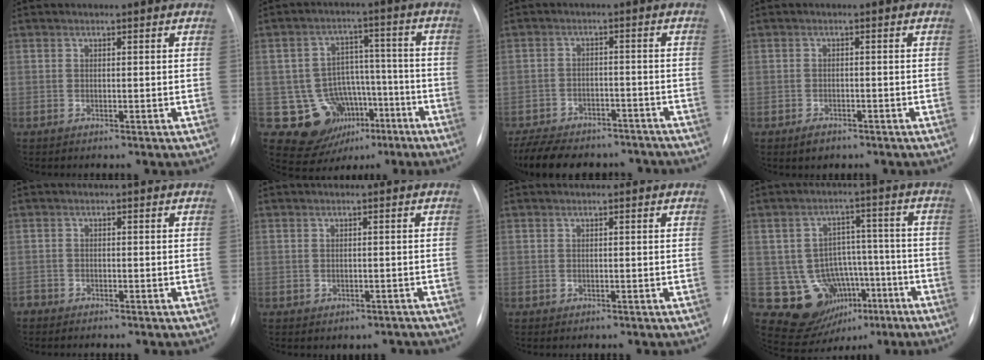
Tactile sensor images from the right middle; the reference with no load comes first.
{"total": 11.2, "force": [-4.7, 9.3, 4.1], "torque": [-0.055, 0.039, -0.056]}
{"total": 16.7, "force": [-14.3, 6.3, 6.1], "torque": [-0.150, -0.002, -0.192]}
{"total": 2.0, "force": [-1.4, 1.1, 0.9], "torque": [-0.019, 0.000, -0.014]}
{"total": 1.1, "force": [-1.0, 0.4, -0.1], "torque": [0.000, 0.001, -0.019]}
{"total": 2.0, "force": [-1.3, 1.4, 0.5], "torque": [-0.006, 0.012, -0.010]}
{"total": 0.0}
{"total": 11.4, "force": [-4.6, 9.3, 4.6], "torque": [-0.060, 0.037, -0.050]}